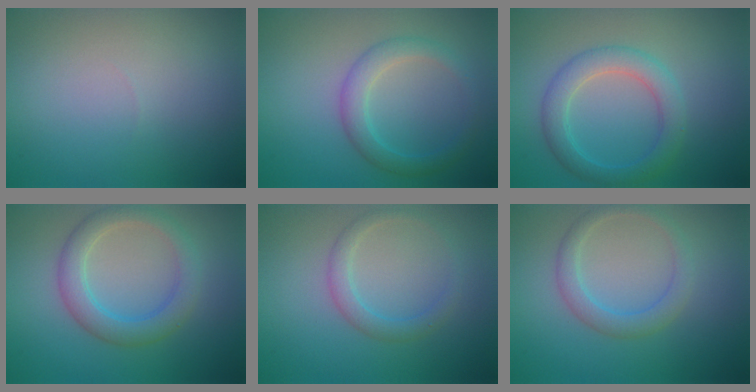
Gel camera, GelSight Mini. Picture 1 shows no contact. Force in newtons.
{"total": 2.9, "press": 2.8, "slide": 0.2}
{"total": 3.7, "press": 3.7, "slide": 0.2}
{"total": 3.7, "press": 3.7, "slide": 0.0}
{"total": 2.0, "press": 2.0, "slide": 0.0}
{"total": 2.5, "press": 2.5, "slide": 0.1}